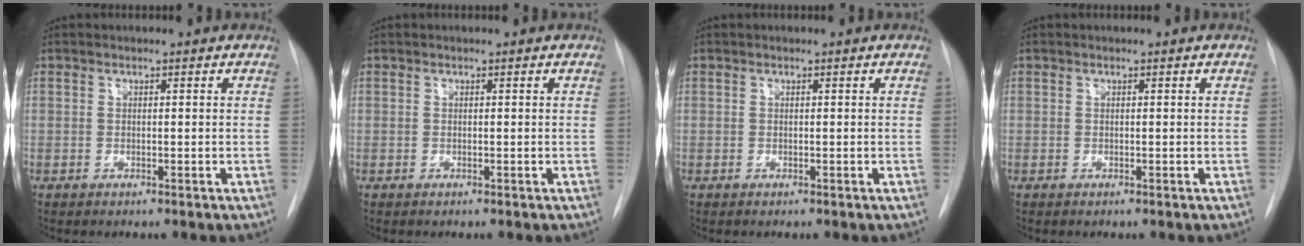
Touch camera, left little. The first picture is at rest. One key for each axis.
{"total": 0.0}
{"total": 0.0}
{"total": 0.0}